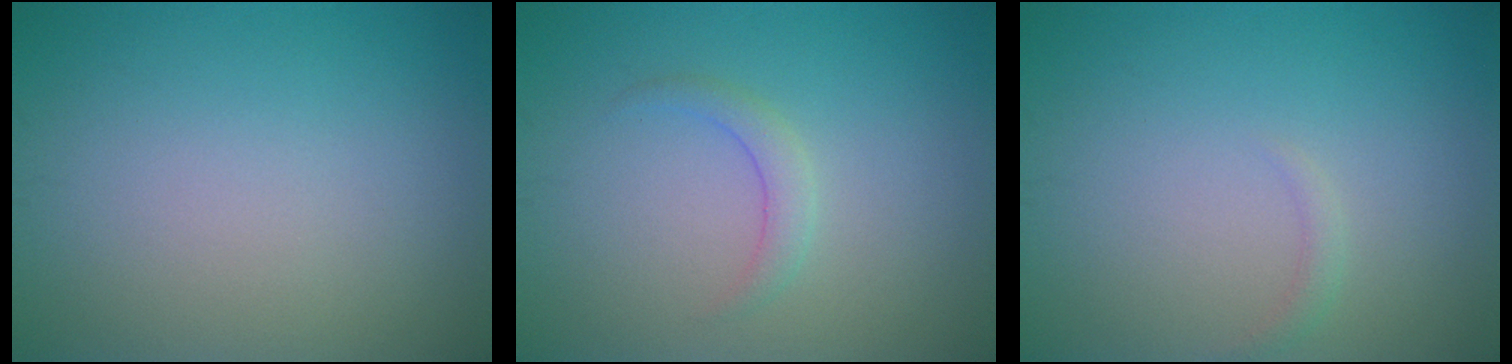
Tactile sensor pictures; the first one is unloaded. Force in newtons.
{"total": 1.5, "press": 1.5, "slide": 0.0}
{"total": 0.8, "press": 0.8, "slide": 0.0}